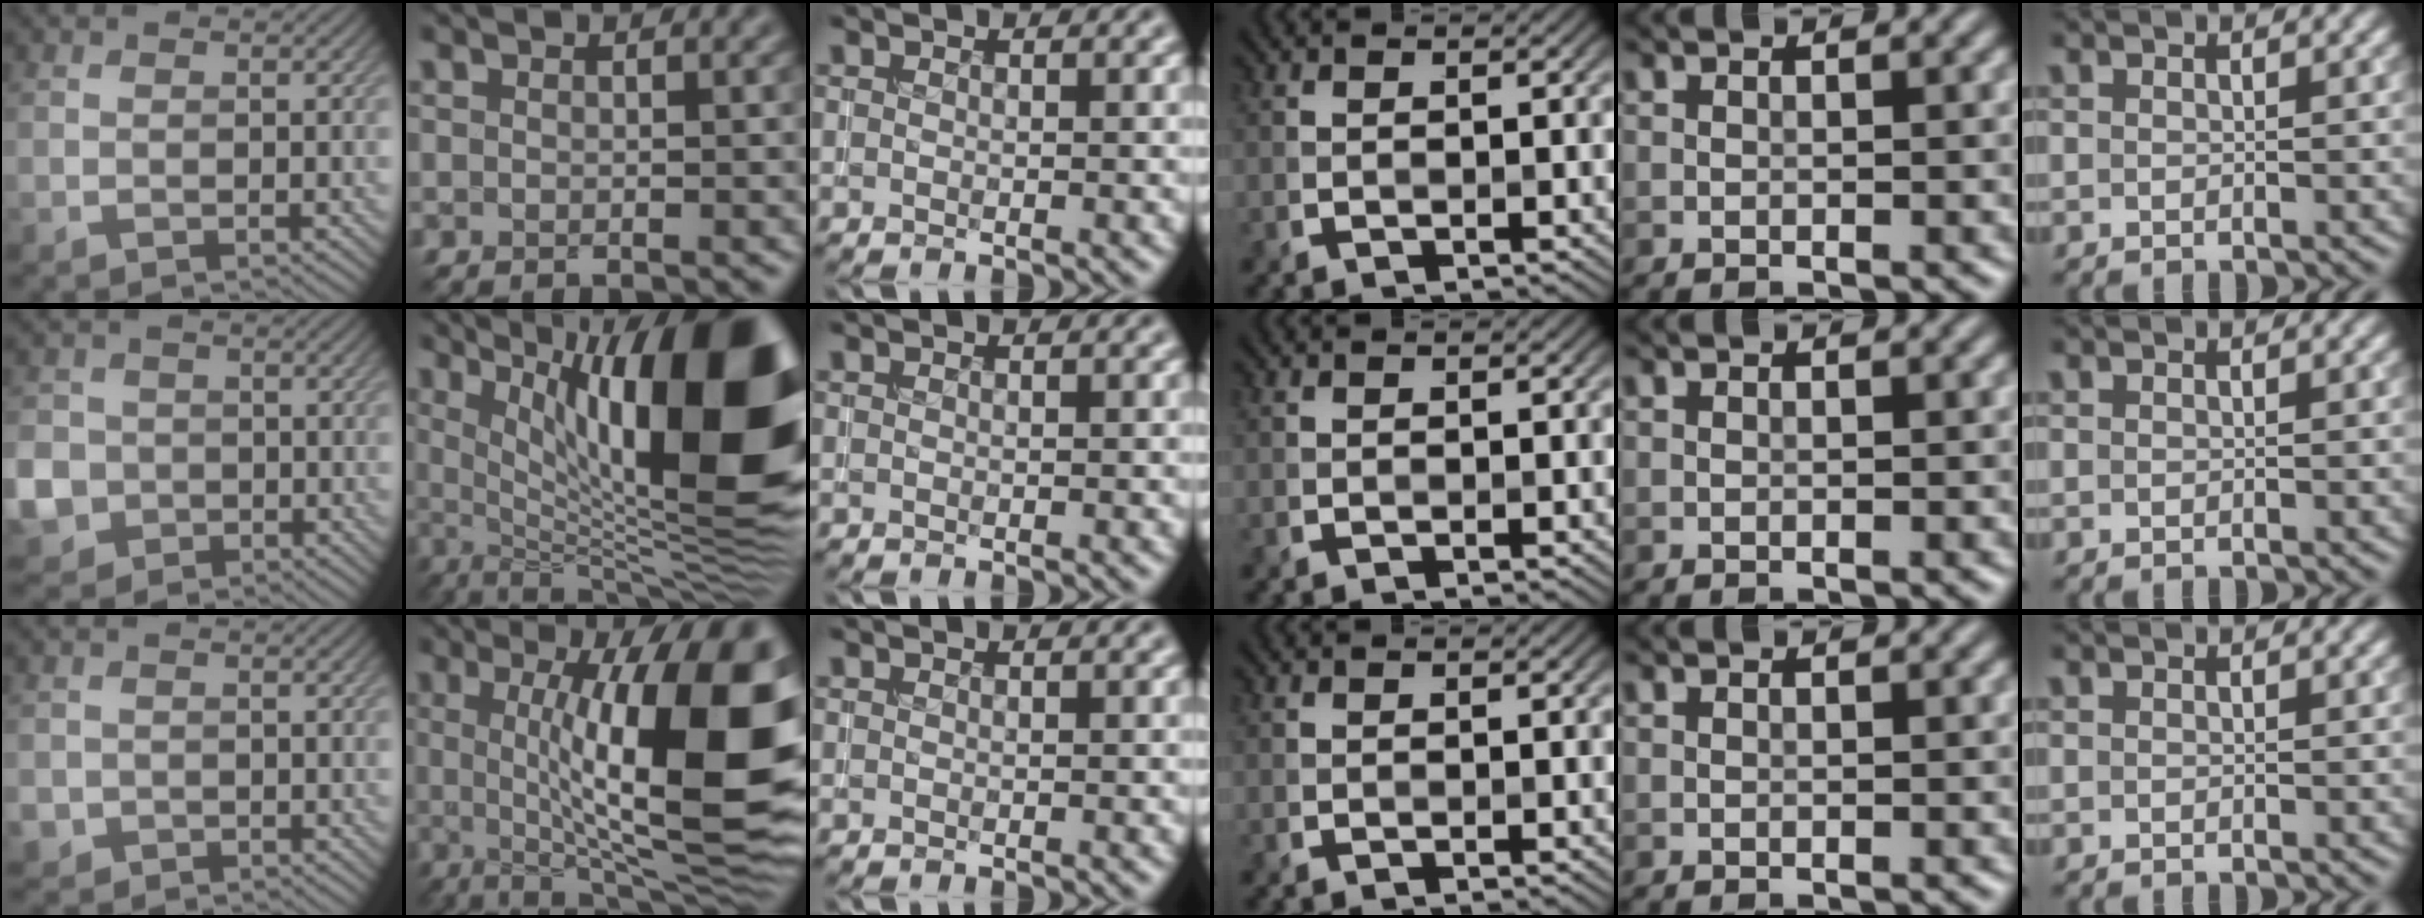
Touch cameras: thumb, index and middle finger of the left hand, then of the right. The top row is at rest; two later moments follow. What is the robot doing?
{"motion": "insert", "object": "coin"}